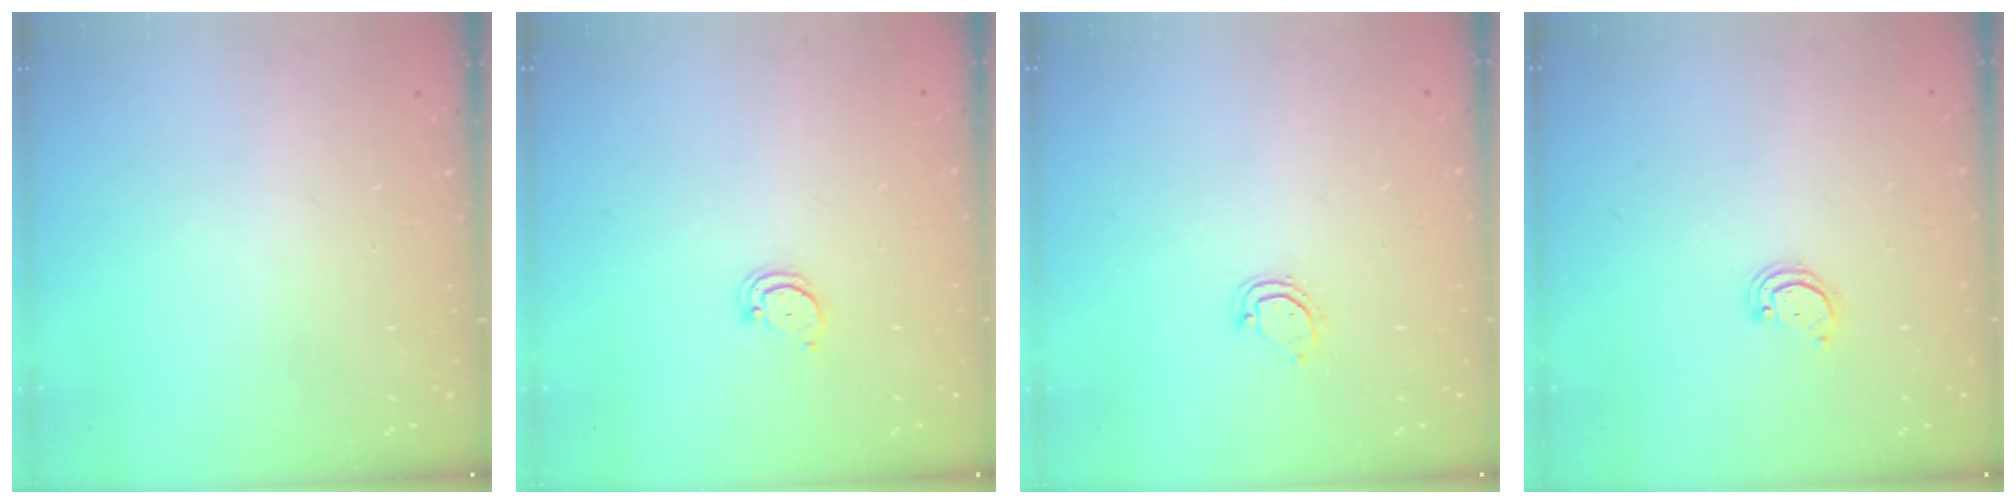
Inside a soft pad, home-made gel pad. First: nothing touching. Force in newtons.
{"total": 2.5, "press": 2.5, "slide": 0.3}
{"total": 3.9, "press": 3.9, "slide": 0.3}
{"total": 2.2, "press": 2.2, "slide": 0.2}